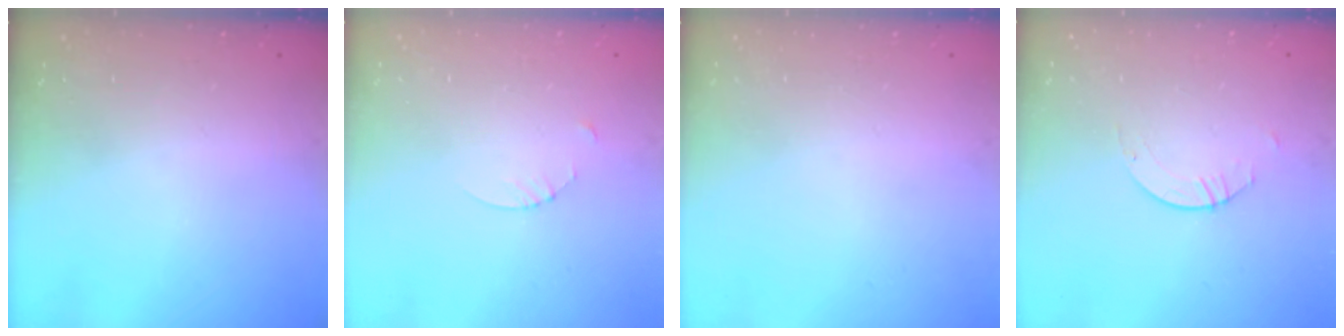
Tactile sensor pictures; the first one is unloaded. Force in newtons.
{"total": 2.7, "press": 2.7, "slide": 0.3}
{"total": 0.0}
{"total": 2.1, "press": 2.1, "slide": 0.1}